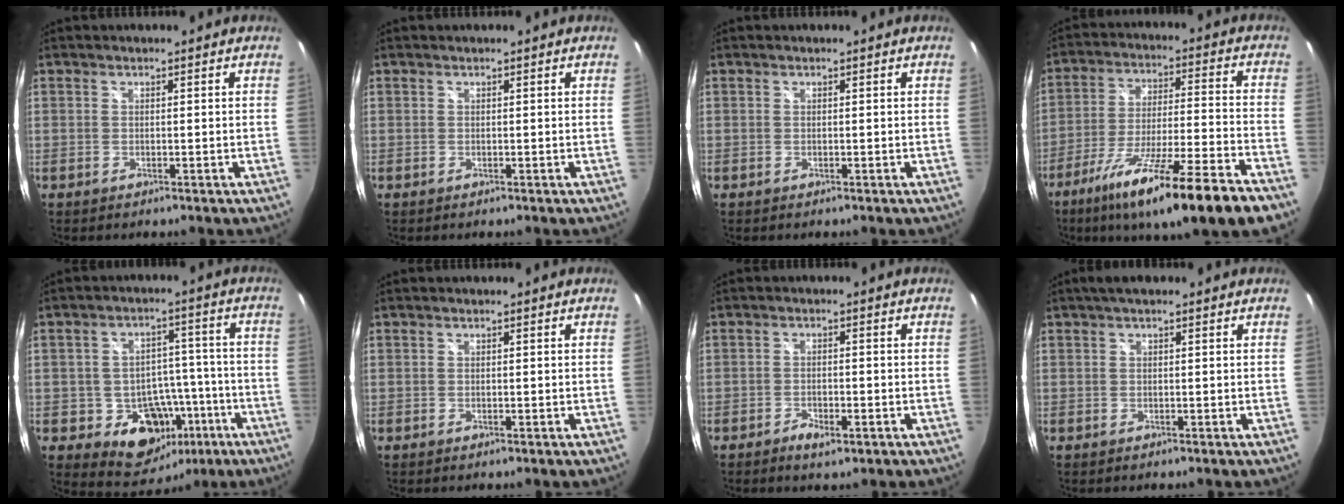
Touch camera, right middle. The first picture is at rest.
{"total": 0.0}
{"total": 0.0}
{"total": 20.4, "force": [-14.2, 0.4, 14.7], "torque": [-0.261, -0.060, -0.229]}
{"total": 13.0, "force": [-5.3, 10.4, 5.6], "torque": [-0.100, 0.036, -0.046]}
{"total": 0.0}
{"total": 3.5, "force": [-2.1, 1.4, 2.4], "torque": [-0.057, -0.005, -0.037]}
{"total": 2.7, "force": [1.6, 1.0, 1.9], "torque": [-0.033, 0.010, 0.022]}